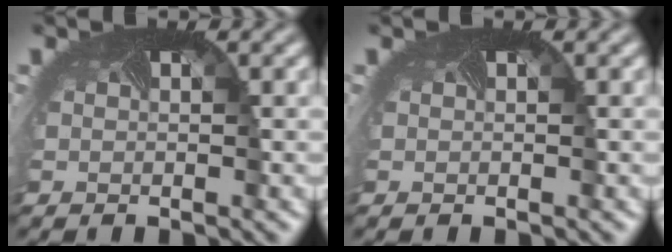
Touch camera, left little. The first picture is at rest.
{"total": 0.0}